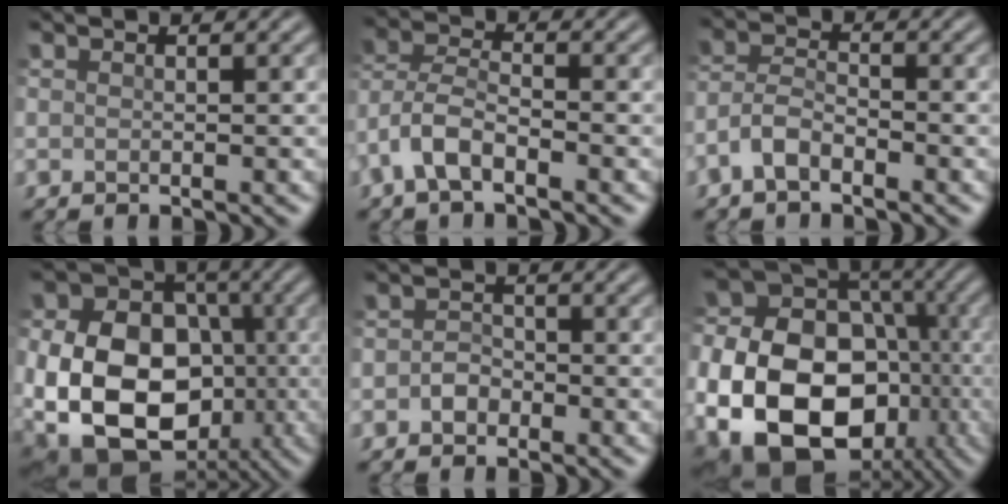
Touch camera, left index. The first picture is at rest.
{"total": 4.2, "force": [-2.5, 1.7, 3.0], "torque": [-0.063, 0.007, -0.061]}
{"total": 2.9, "force": [-1.9, 1.2, 1.8], "torque": [-0.040, 0.008, -0.048]}
{"total": 16.0, "force": [-3.0, 12.1, 10.1], "torque": [-0.173, -0.019, -0.052]}
{"total": 1.6, "force": [-0.7, 1.3, 0.7], "torque": [-0.011, 0.003, -0.017]}
{"total": 19.4, "force": [-5.1, 14.6, 11.8], "torque": [-0.210, -0.023, -0.085]}